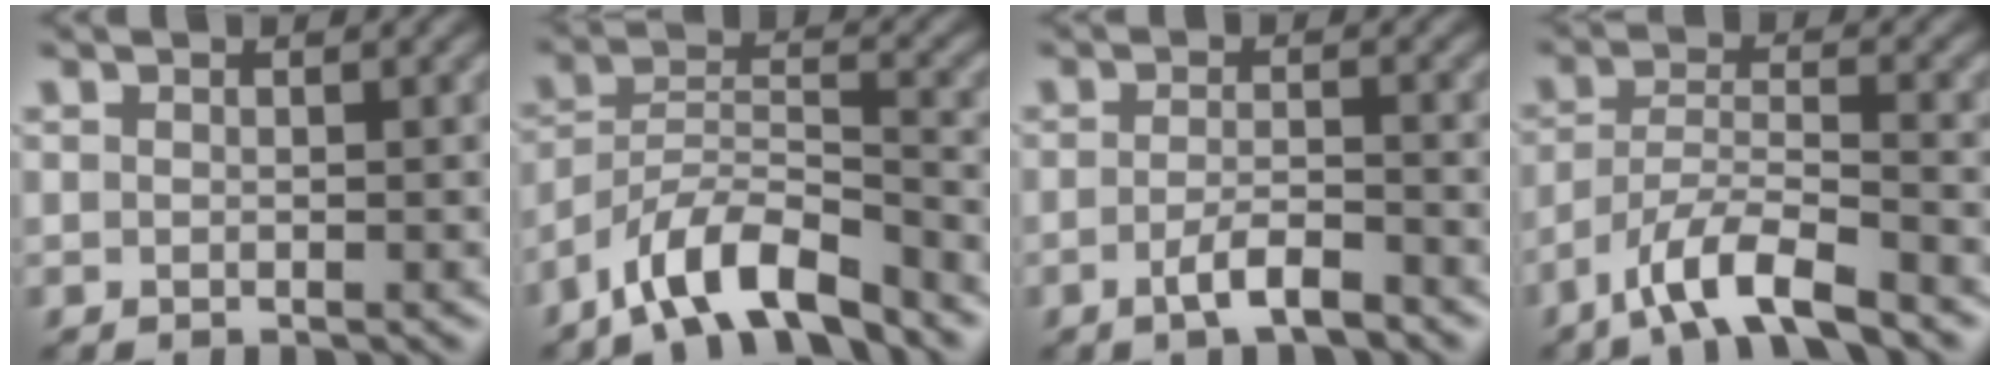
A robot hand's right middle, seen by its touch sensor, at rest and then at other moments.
{"total": 6.8, "force": [-5.3, 1.9, 3.9], "torque": [-0.070, 0.007, -0.098]}
{"total": 2.6, "force": [-1.4, 0.6, 2.1], "torque": [-0.043, 0.005, -0.029]}
{"total": 5.9, "force": [-4.3, 1.2, 3.8], "torque": [-0.070, 0.004, -0.083]}